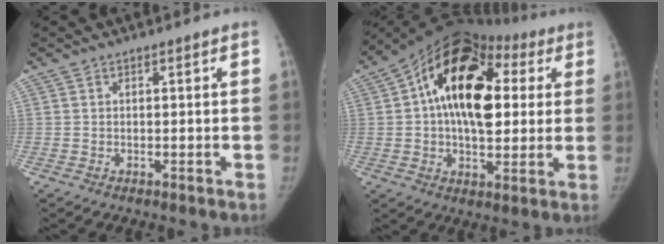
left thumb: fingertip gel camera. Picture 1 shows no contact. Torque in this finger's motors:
{"motor_torque": [1.08, 1.20, 2.24, -0.53, 0.22]}